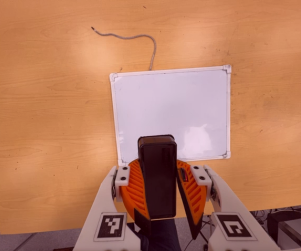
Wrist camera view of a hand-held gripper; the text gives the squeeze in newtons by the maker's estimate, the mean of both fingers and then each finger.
{"total": 10.3, "left": 10.3, "right": 10.3}